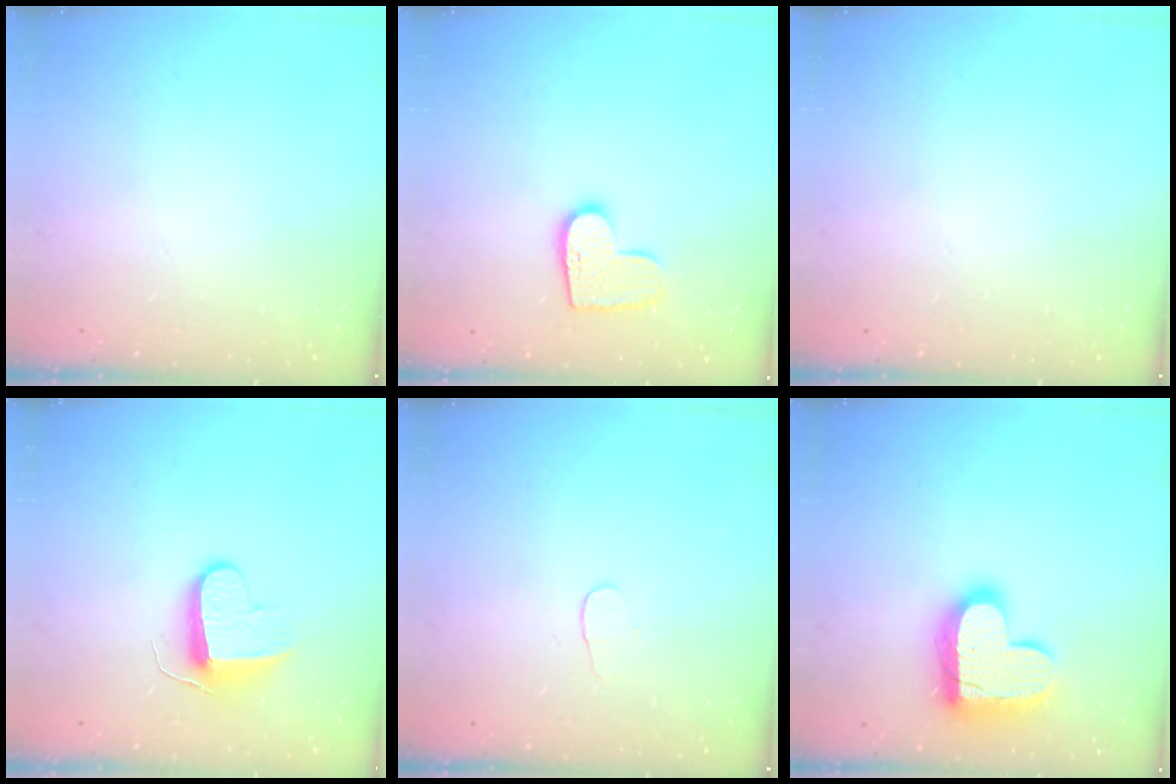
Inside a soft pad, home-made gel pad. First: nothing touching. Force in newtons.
{"total": 10.3, "press": 10.3, "slide": 0.4}
{"total": 0.0}
{"total": 9.1, "press": 9.1, "slide": 0.0}
{"total": 3.1, "press": 3.1, "slide": 0.3}
{"total": 17.2, "press": 17.1, "slide": 1.1}